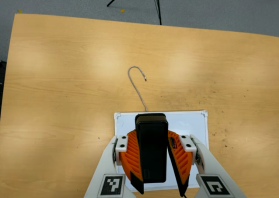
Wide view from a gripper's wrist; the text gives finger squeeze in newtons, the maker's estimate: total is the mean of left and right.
{"total": 10.1, "left": 9.7, "right": 10.5}